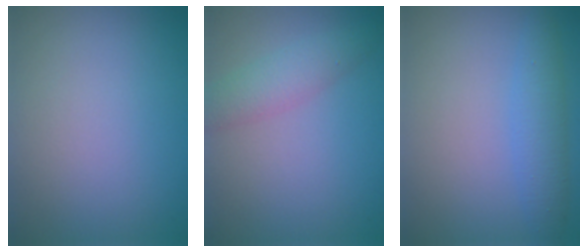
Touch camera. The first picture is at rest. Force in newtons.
{"total": 2.6, "press": 2.6, "slide": 0.0}
{"total": 2.8, "press": 2.8, "slide": 0.0}